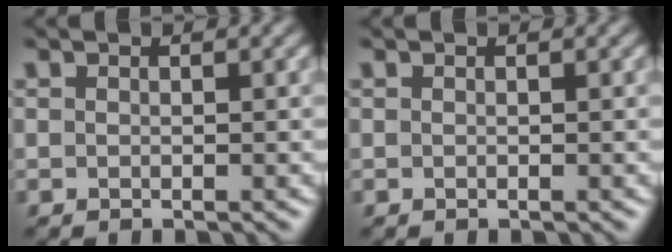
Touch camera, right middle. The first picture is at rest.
{"total": 0.0}